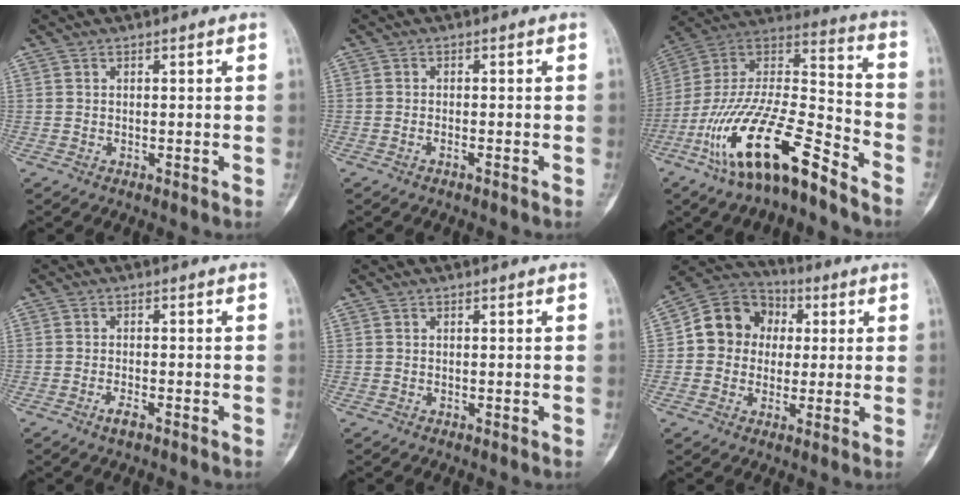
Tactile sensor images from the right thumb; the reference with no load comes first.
{"total": 0.9, "force": [-0.7, 0.1, 0.5], "torque": [-0.014, 0.008, -0.011]}
{"total": 22.8, "force": [-14.3, 6.7, 16.4], "torque": [-0.338, 0.068, -0.262]}
{"total": 2.2, "force": [-1.4, 0.6, 1.6], "torque": [-0.031, 0.005, -0.028]}
{"total": 0.0}
{"total": 11.8, "force": [1.1, 10.5, 5.2], "torque": [-0.051, 0.024, 0.008]}